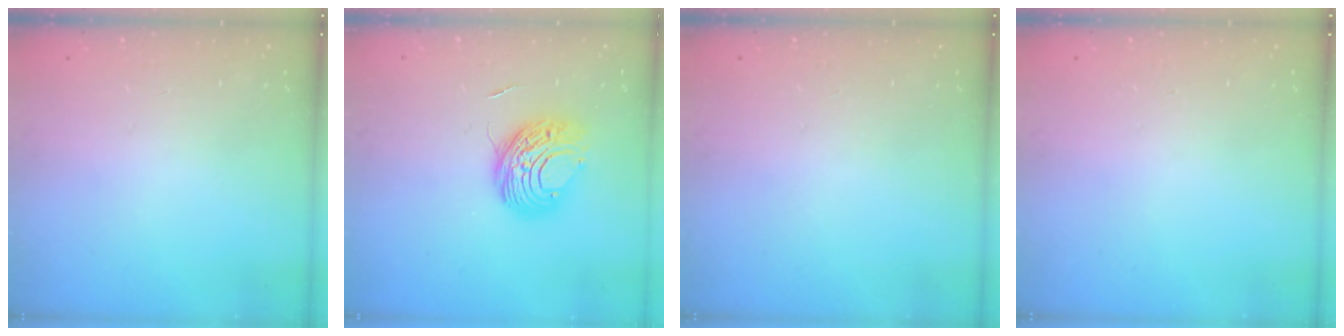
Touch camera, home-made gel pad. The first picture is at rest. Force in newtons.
{"total": 9.4, "press": 9.4, "slide": 0.8}
{"total": 0.0}
{"total": 0.0}